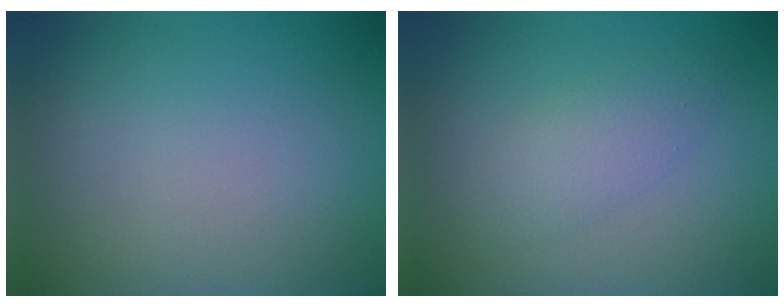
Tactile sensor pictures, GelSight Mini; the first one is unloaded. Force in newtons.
{"total": 2.7, "press": 2.7, "slide": 0.0}